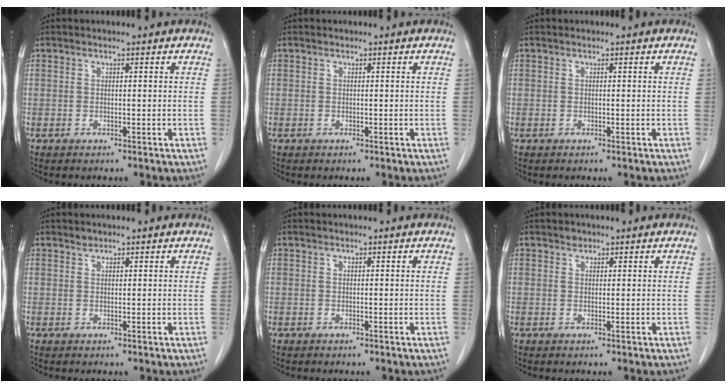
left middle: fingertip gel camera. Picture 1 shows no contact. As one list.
[{"total": 0.0}, {"total": 0.0}, {"total": 0.6, "force": [0.6, 0.2, 0.0], "torque": [-0.002, -0.004, 0.009]}, {"total": 0.0}, {"total": 0.7, "force": [0.6, 0.5, 0.1], "torque": [0.001, -0.002, 0.006]}]